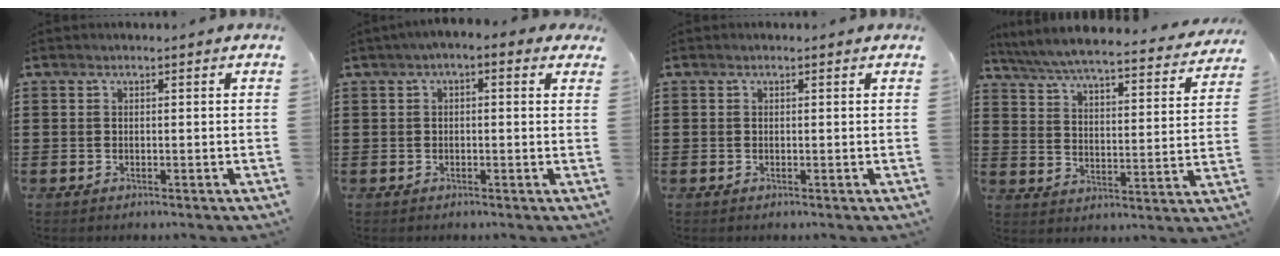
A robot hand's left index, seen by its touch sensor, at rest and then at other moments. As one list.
[{"total": 1.9, "force": [0.1, 0.7, 1.7], "torque": [-0.032, 0.005, -0.001]}, {"total": 0.0}, {"total": 5.7, "force": [5.5, -0.2, 1.6], "torque": [-0.058, -0.040, 0.089]}]